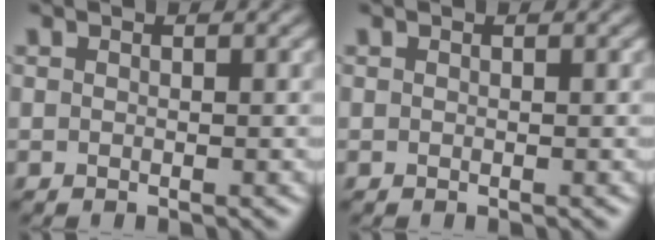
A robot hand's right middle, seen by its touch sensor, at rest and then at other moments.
{"total": 0.0}